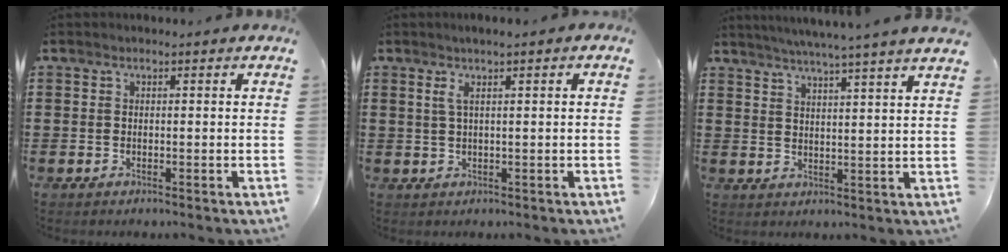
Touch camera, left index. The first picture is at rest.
{"total": 2.0, "force": [0.5, 0.0, 1.9], "torque": [-0.046, -0.006, 0.007]}
{"total": 4.7, "force": [4.2, -1.2, 1.7], "torque": [-0.046, -0.023, 0.071]}